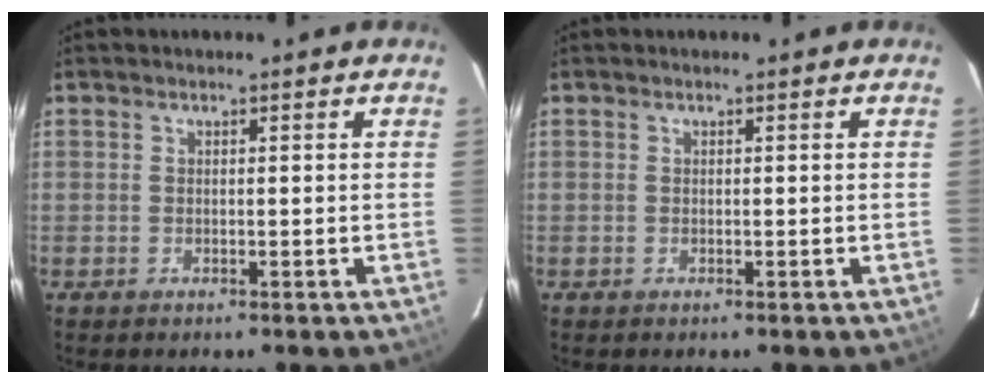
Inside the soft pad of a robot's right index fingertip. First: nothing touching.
{"total": 0.0}